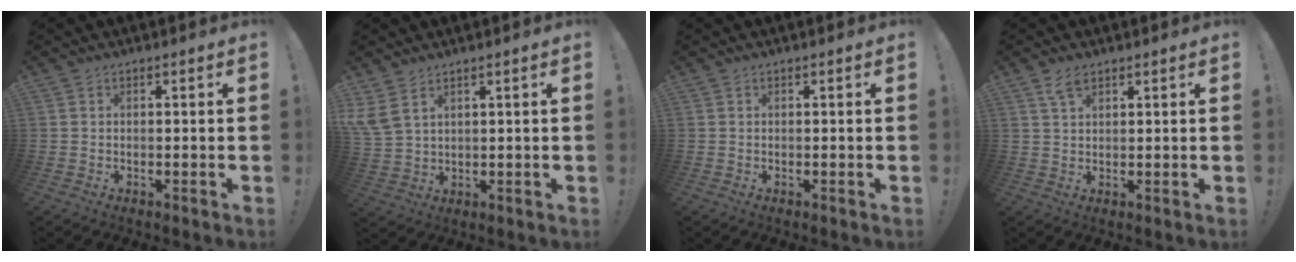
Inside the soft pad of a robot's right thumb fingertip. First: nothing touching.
{"total": 6.5, "force": [4.1, 3.4, 3.7], "torque": [-0.089, -0.017, 0.080]}
{"total": 0.0}
{"total": 4.1, "force": [2.6, 1.9, 2.5], "torque": [-0.043, -0.009, 0.047]}